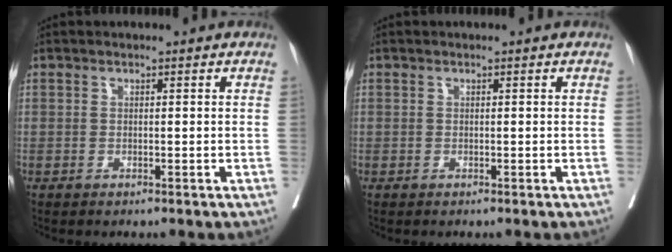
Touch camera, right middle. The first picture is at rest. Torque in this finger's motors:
{"motor_torque": [0.20, -0.19, -0.11, -0.13]}